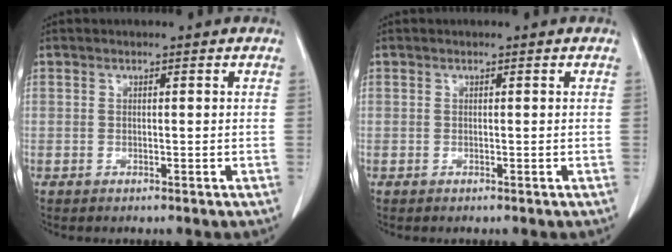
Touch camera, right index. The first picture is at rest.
{"total": 0.0}